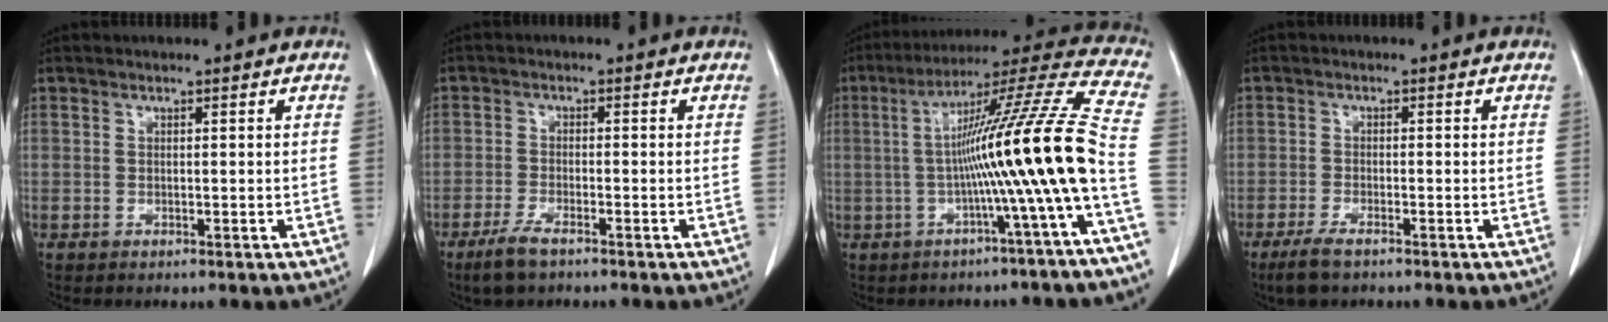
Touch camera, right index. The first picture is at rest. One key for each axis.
{"total": 4.0, "fx": -2.9, "fy": 0.8, "fz": 2.6, "tx": -0.061, "ty": -0.007, "tz": -0.055}
{"total": 17.4, "fx": -2.6, "fy": -2.7, "fz": 17.0, "tx": -0.250, "ty": 0.014, "tz": -0.053}
{"total": 3.7, "fx": -2.8, "fy": 0.8, "fz": 2.3, "tx": -0.052, "ty": -0.007, "tz": -0.050}